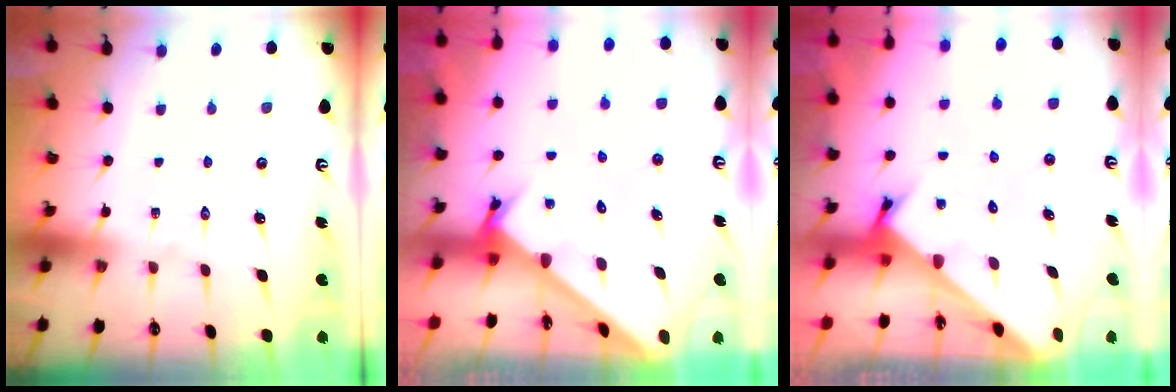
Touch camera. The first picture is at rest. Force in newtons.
{"total": 2.6, "press": 2.6, "slide": 0.3}
{"total": 2.4, "press": 2.4, "slide": 0.2}